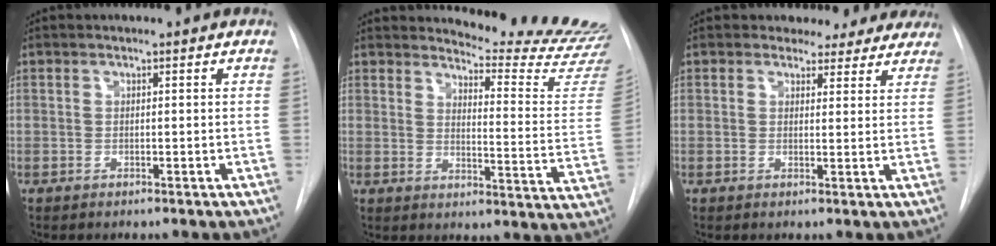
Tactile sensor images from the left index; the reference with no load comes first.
{"total": 17.1, "force": [16.9, -0.4, 2.4], "torque": [-0.024, -0.155, 0.179]}
{"total": 8.3, "force": [7.3, 4.0, 0.4], "torque": [0.029, -0.002, 0.057]}